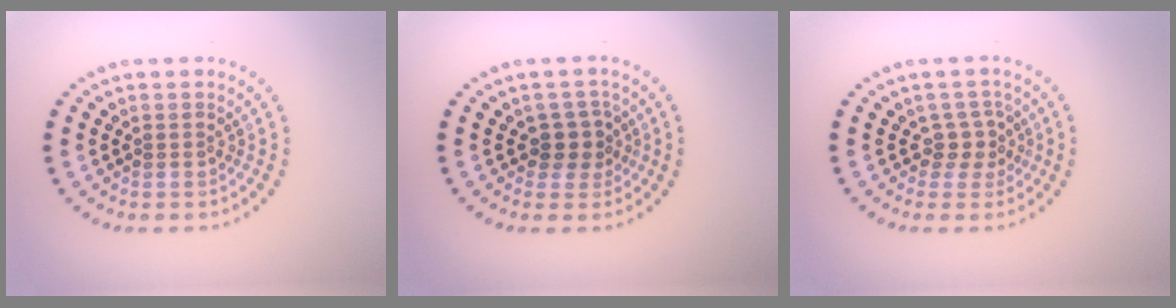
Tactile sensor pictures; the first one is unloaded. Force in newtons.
{"total": 2.1, "press": 1.8, "slide": 1.1}
{"total": 2.0, "press": 1.4, "slide": 1.4}